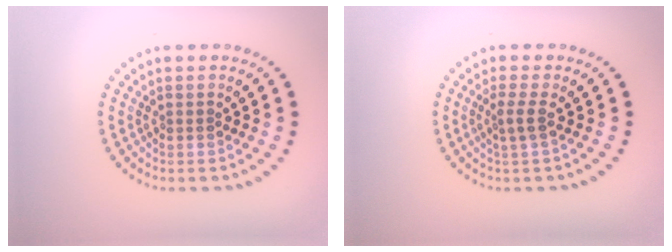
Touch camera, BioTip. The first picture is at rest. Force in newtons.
{"total": 1.7, "press": 1.2, "slide": 1.2}